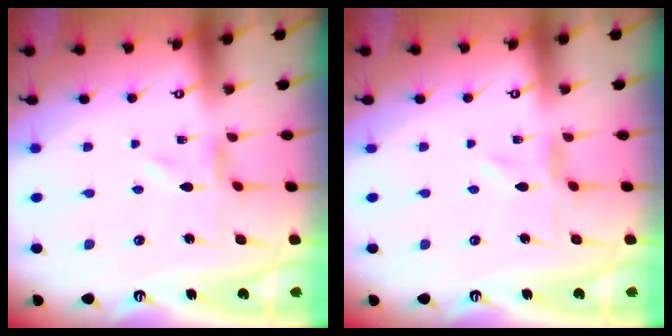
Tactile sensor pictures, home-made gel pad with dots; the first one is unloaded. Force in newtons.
{"total": 0.0}